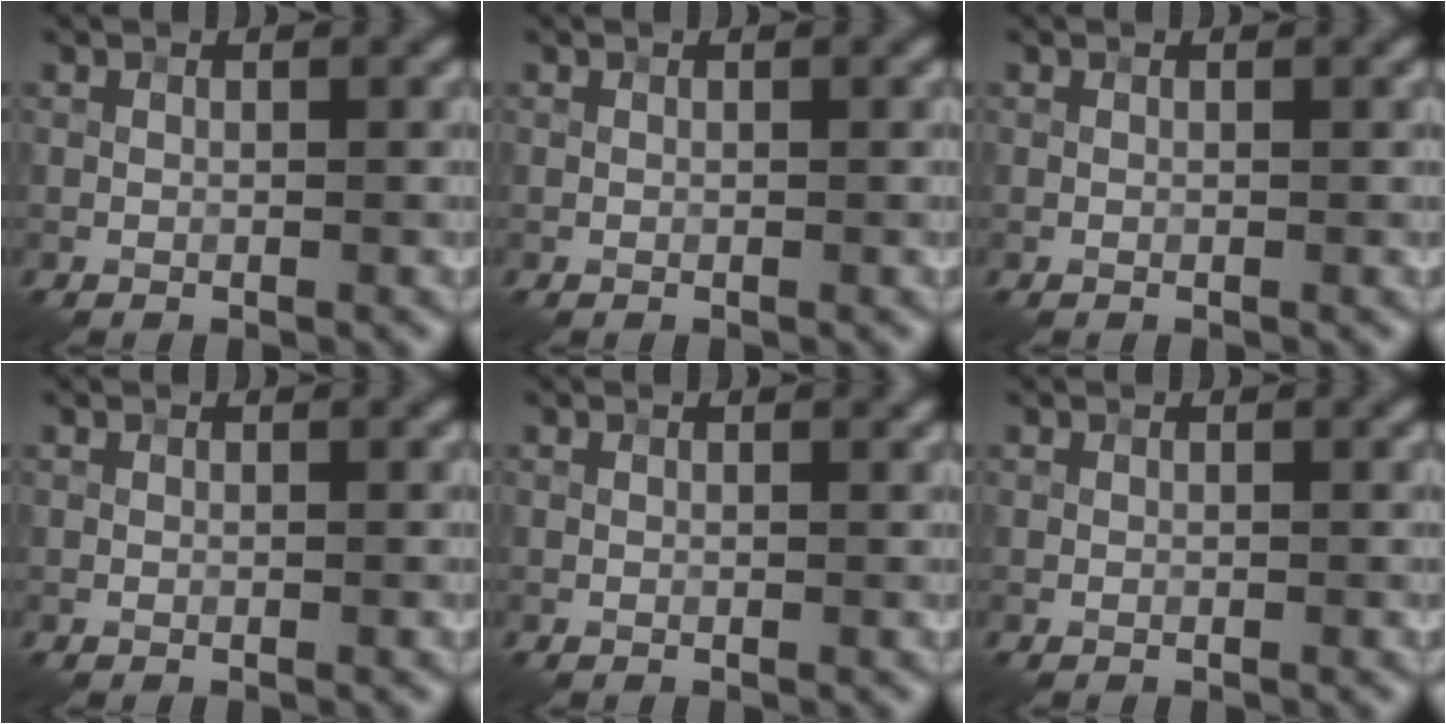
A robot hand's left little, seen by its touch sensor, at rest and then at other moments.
{"total": 0.0}
{"total": 0.0}
{"total": 0.0}
{"total": 0.0}
{"total": 0.0}